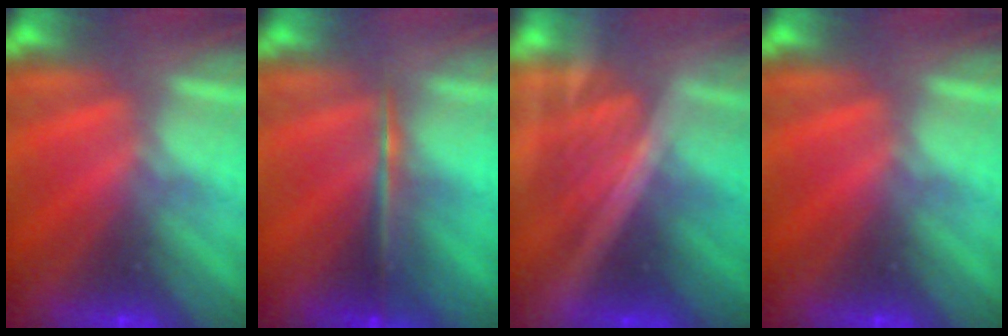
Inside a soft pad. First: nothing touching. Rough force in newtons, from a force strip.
{"total": 5.5}
{"total": 1.7}
{"total": 0.0}